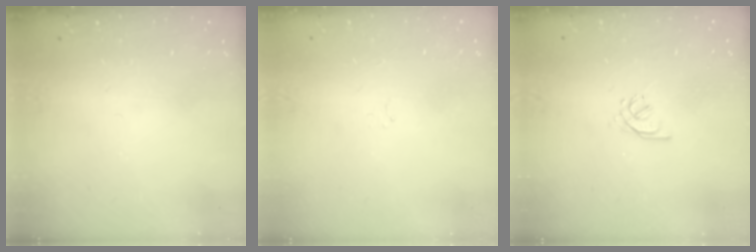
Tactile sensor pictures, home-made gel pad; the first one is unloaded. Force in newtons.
{"total": 0.0}
{"total": 2.9, "press": 2.8, "slide": 0.8}